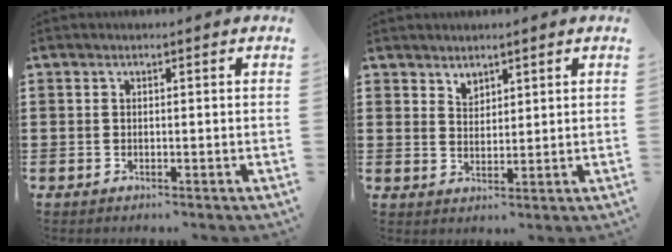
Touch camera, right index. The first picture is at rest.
{"total": 2.3, "force": [2.0, 1.1, 0.1], "torque": [-0.006, 0.003, 0.039]}